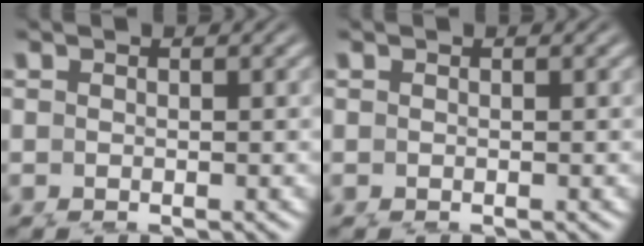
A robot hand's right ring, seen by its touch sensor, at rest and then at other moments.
{"total": 0.0}